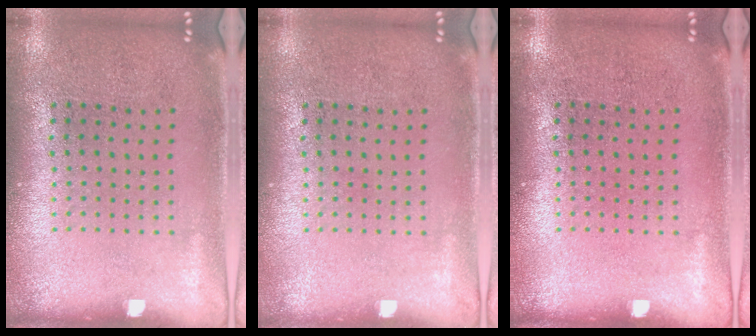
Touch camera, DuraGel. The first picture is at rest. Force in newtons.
{"total": 0.0}
{"total": 0.0}